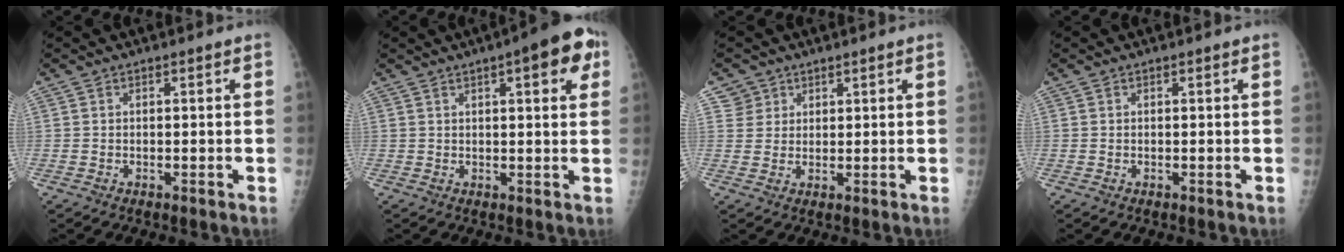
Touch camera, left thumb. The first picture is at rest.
{"total": 9.1, "force": [3.9, 2.6, 7.8], "torque": [-0.080, 0.002, 0.041]}
{"total": 3.0, "force": [2.0, 2.1, -0.7], "torque": [0.039, -0.009, 0.030]}
{"total": 0.0}